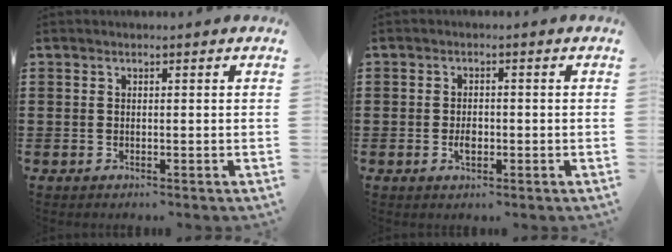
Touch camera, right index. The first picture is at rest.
{"total": 2.3, "force": [-0.6, 1.1, 1.9], "torque": [-0.036, 0.001, -0.009]}